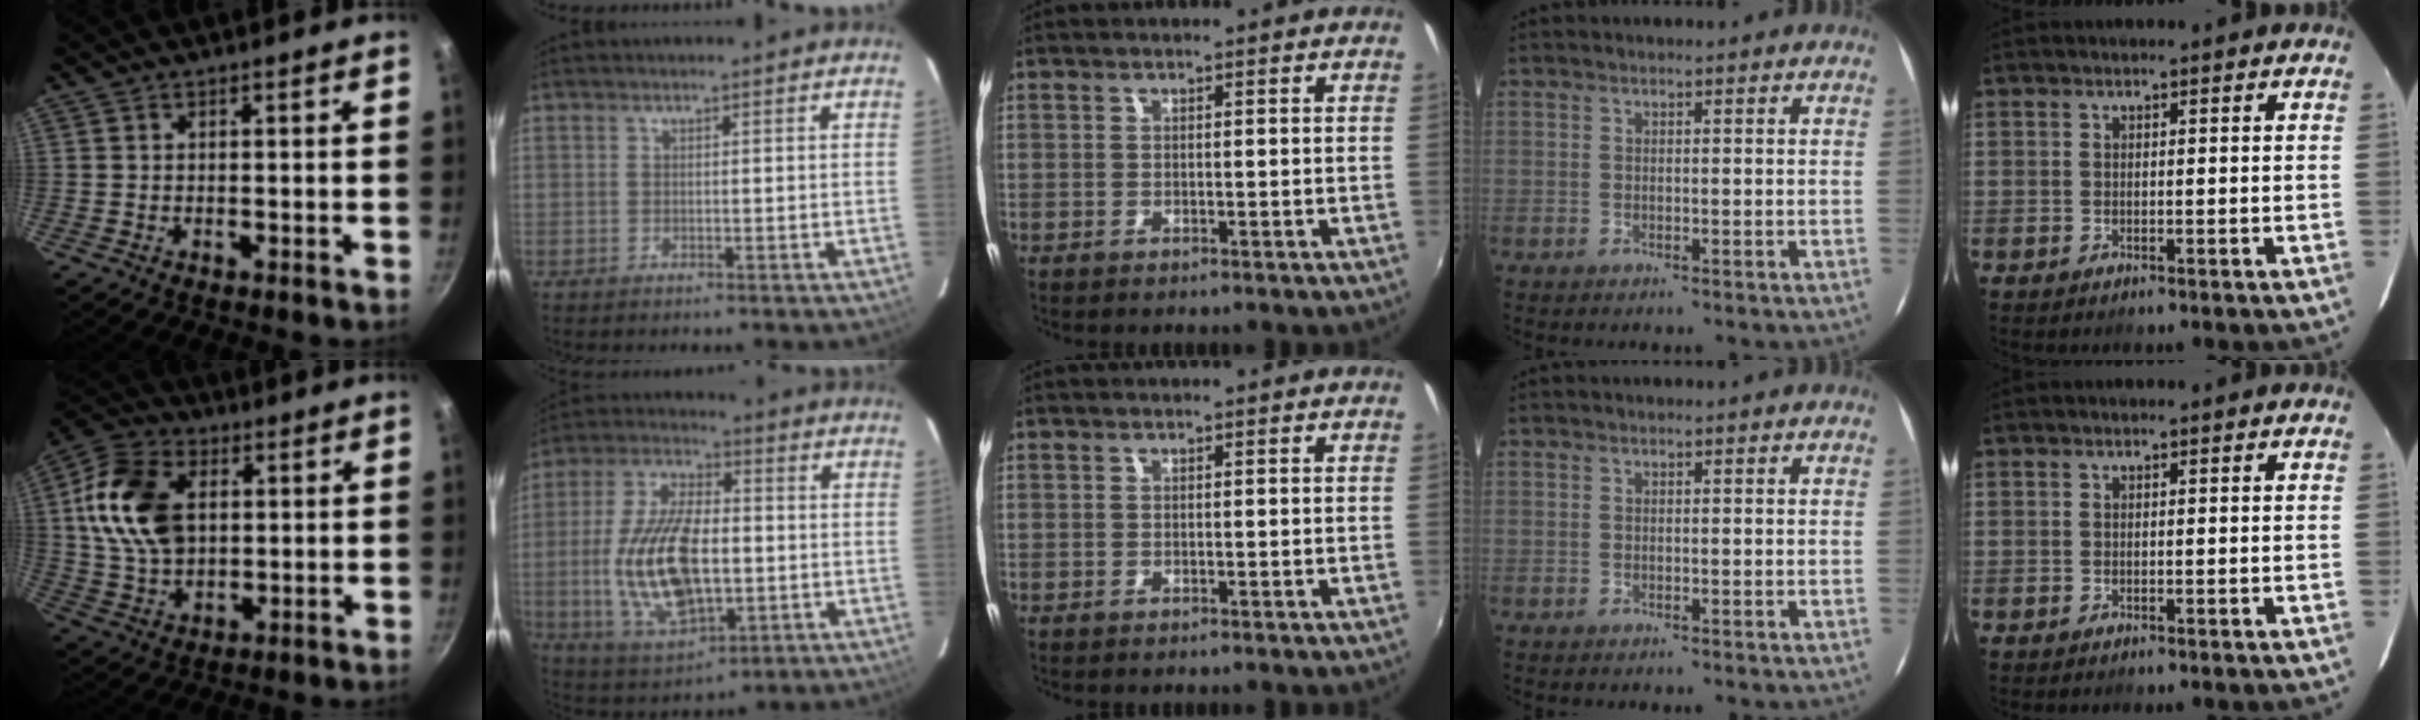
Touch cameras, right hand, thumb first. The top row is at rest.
{"thumb": {"total": 18.1, "force": [3.3, 12.3, 12.9], "torque": [-0.224, 0.001, 0.056]}, "index": {"total": 19.1, "force": [-1.8, 8.8, 16.8], "torque": [-0.349, -0.006, -0.019]}}